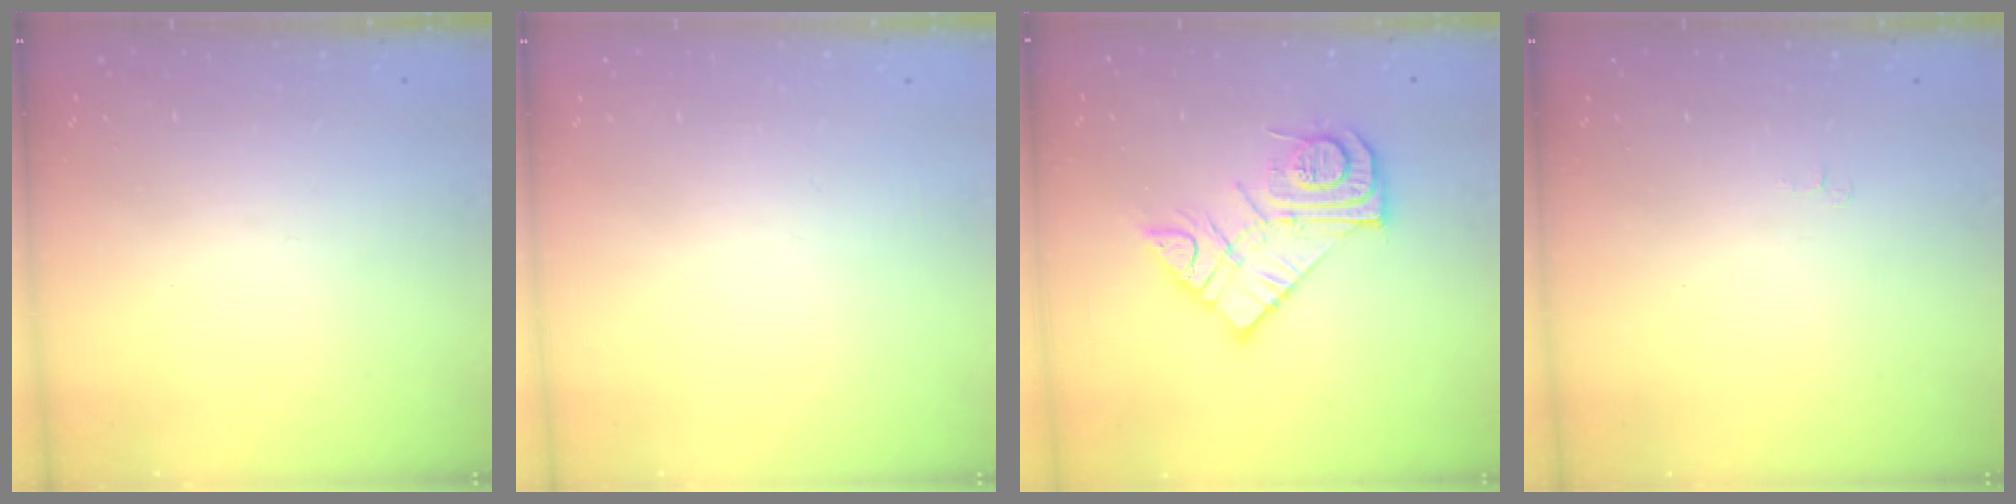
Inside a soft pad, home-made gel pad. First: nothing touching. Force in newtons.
{"total": 1.8, "press": 1.8, "slide": 0.1}
{"total": 13.4, "press": 13.4, "slide": 1.1}
{"total": 3.6, "press": 3.6, "slide": 0.4}